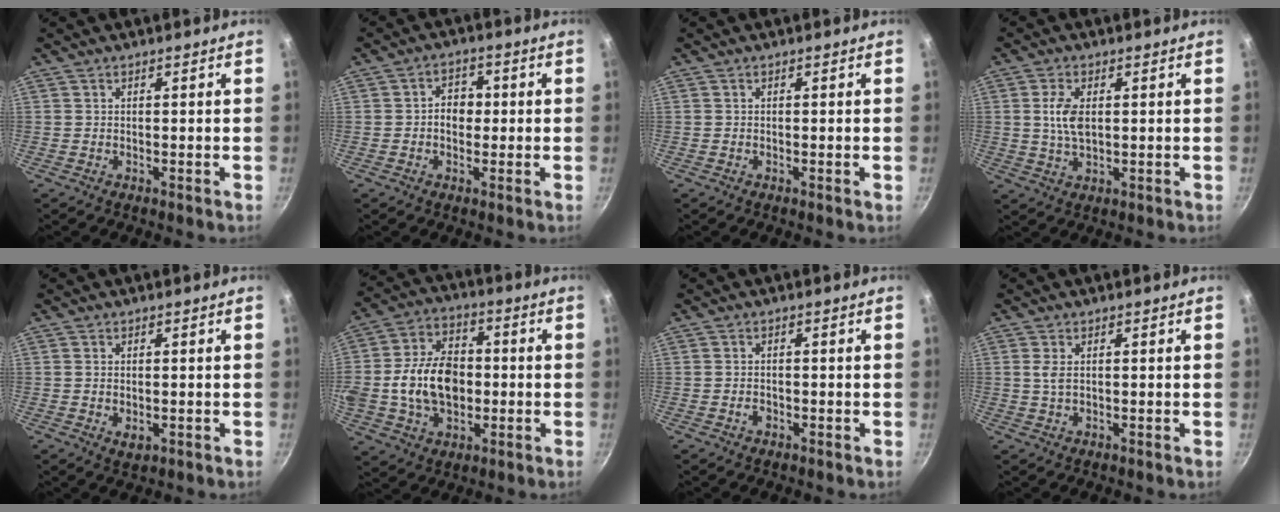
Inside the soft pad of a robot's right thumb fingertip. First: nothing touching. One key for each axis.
{"total": 4.7, "fx": -0.2, "fy": 3.7, "fz": 2.8, "tx": -0.013, "ty": 0.010, "tz": -0.007}
{"total": 0.0}
{"total": 5.8, "fx": 0.9, "fy": 3.0, "fz": 4.8, "tx": -0.093, "ty": -0.001, "tz": 0.017}
{"total": 2.3, "fx": -0.3, "fy": 1.4, "fz": 1.8, "tx": -0.030, "ty": -0.008, "tz": -0.002}
{"total": 17.2, "fx": -1.2, "fy": 12.1, "fz": 12.1, "tx": -0.193, "ty": 0.031, "tz": -0.025}
{"total": 1.2, "fx": -0.5, "fy": 0.8, "fz": 0.6, "tx": -0.012, "ty": 0.005, "tz": -0.009}
{"total": 2.1, "fx": 0.4, "fy": 0.9, "fz": 1.9, "tx": -0.039, "ty": -0.001, "tz": 0.009}